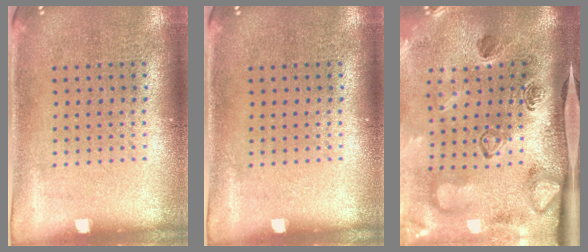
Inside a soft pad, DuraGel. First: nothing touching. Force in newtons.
{"total": 0.0}
{"total": 4.6, "press": 3.2, "slide": 3.4}